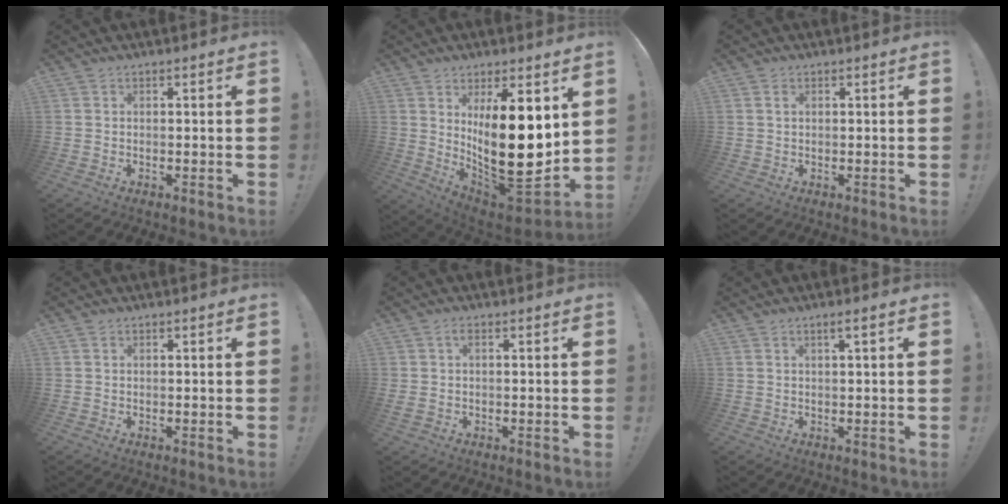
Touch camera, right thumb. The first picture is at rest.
{"total": 22.0, "force": [3.7, 8.6, 19.9], "torque": [-0.325, -0.055, 0.070]}
{"total": 1.2, "force": [0.5, 0.7, 0.9], "torque": [-0.011, 0.000, 0.007]}
{"total": 0.5, "force": [0.4, 0.3, 0.1], "torque": [-0.004, 0.002, 0.008]}
{"total": 1.6, "force": [0.2, 0.4, 1.6], "torque": [-0.026, 0.001, 0.001]}
{"total": 2.2, "force": [0.8, 0.0, 2.1], "torque": [-0.034, -0.002, 0.011]}